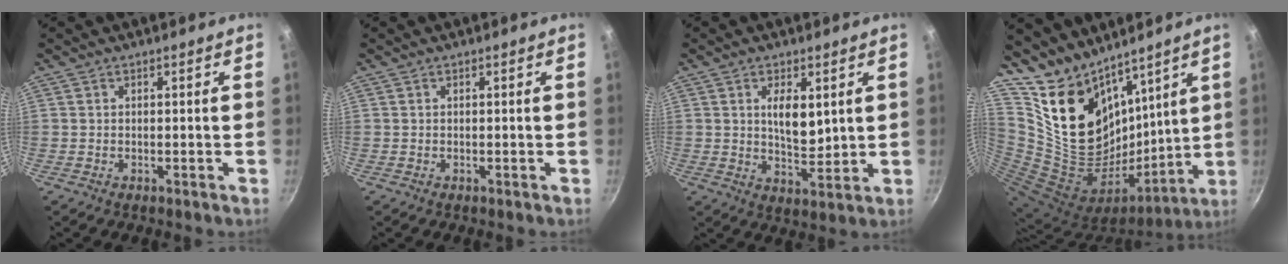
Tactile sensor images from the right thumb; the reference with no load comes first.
{"total": 0.0}
{"total": 7.2, "force": [2.1, 3.3, 6.0], "torque": [-0.089, -0.022, 0.041]}
{"total": 22.0, "force": [14.7, 12.1, 11.0], "torque": [-0.186, -0.093, 0.285]}